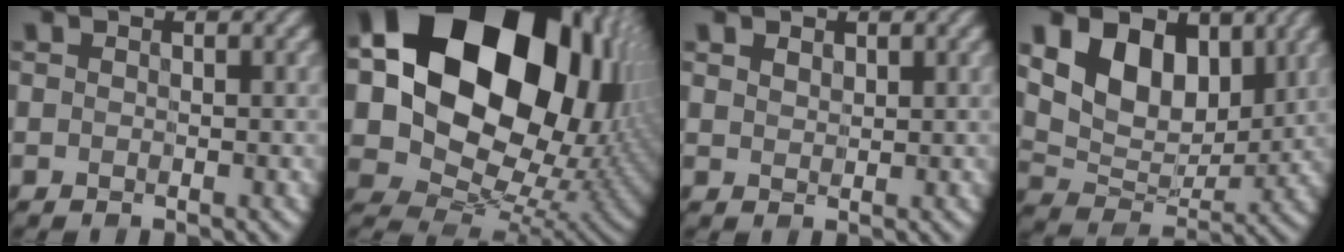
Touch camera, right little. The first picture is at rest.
{"total": 23.7, "force": [7.5, 17.4, 14.2], "torque": [-0.293, 0.036, 0.147]}
{"total": 1.4, "force": [0.8, 0.8, 0.7], "torque": [-0.015, -0.001, 0.015]}
{"total": 9.2, "force": [3.7, 5.9, 6.1], "torque": [-0.106, -0.002, 0.051]}